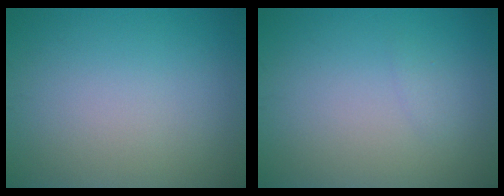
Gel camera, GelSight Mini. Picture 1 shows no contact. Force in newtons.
{"total": 0.6, "press": 0.6, "slide": 0.0}